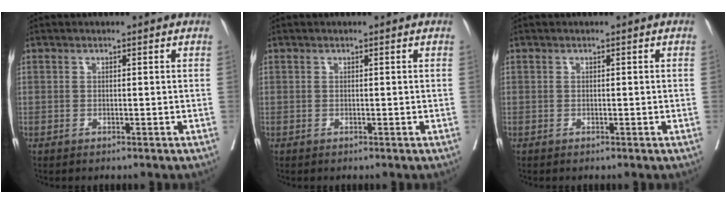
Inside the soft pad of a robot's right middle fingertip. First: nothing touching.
{"total": 0.0}
{"total": 0.0}